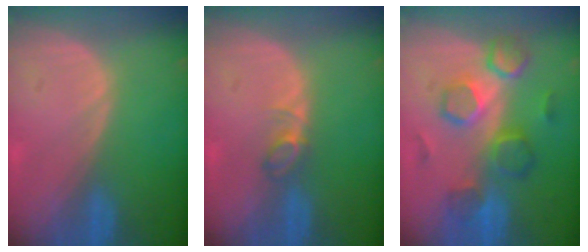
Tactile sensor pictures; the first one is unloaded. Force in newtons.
{"total": 2.4, "press": 2.4, "slide": 0.4}
{"total": 8.3, "press": 8.2, "slide": 1.4}